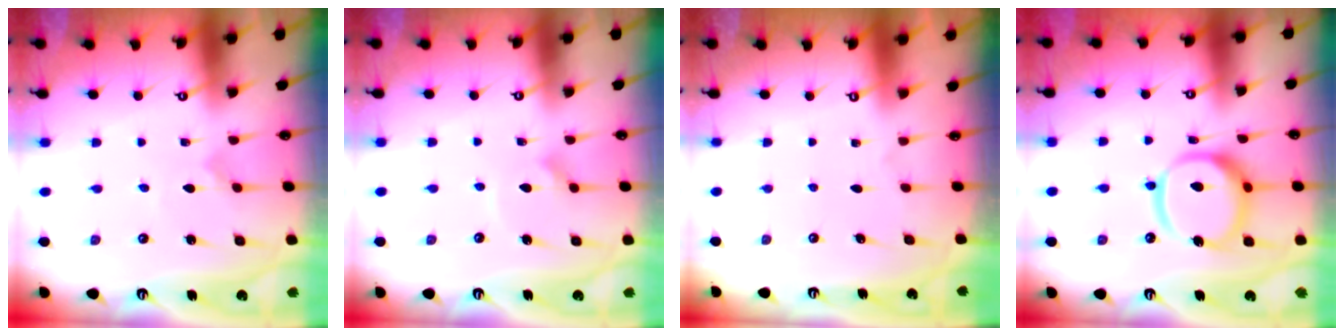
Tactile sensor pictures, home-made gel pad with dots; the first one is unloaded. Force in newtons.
{"total": 2.9, "press": 2.9, "slide": 0.3}
{"total": 0.0}
{"total": 15.4, "press": 15.3, "slide": 1.9}